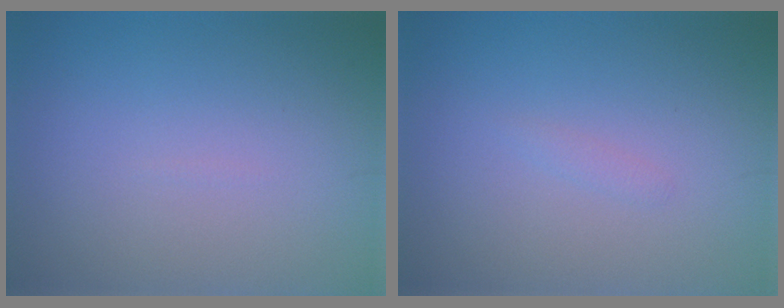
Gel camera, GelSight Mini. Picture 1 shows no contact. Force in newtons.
{"total": 0.5, "press": 0.5, "slide": 0.0}